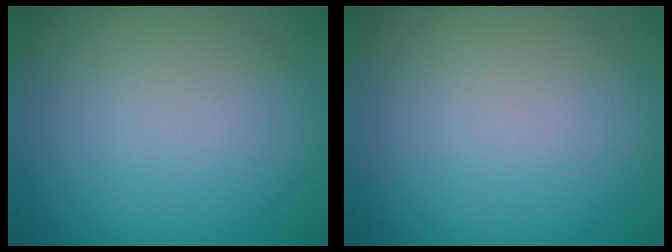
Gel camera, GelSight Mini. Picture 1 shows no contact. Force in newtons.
{"total": 0.0}